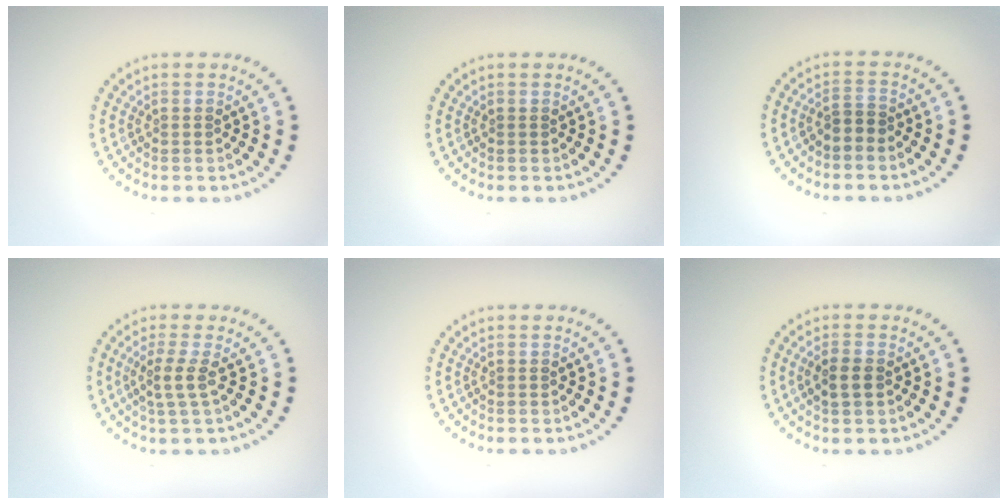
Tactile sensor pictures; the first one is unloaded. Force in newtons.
{"total": 0.0}
{"total": 1.8, "press": 1.4, "slide": 1.1}
{"total": 2.1, "press": 1.5, "slide": 1.4}
{"total": 0.0}
{"total": 1.9, "press": 1.9, "slide": 0.2}